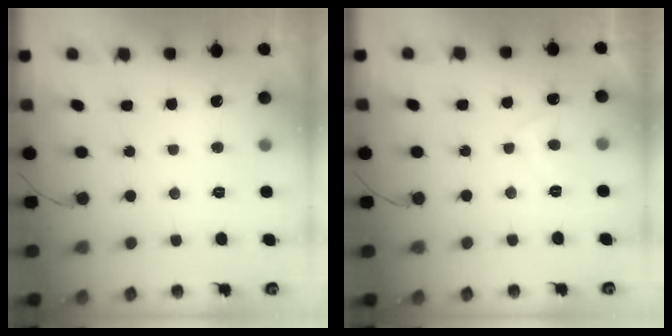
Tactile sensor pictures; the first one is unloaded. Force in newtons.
{"total": 2.6, "press": 2.6, "slide": 0.5}